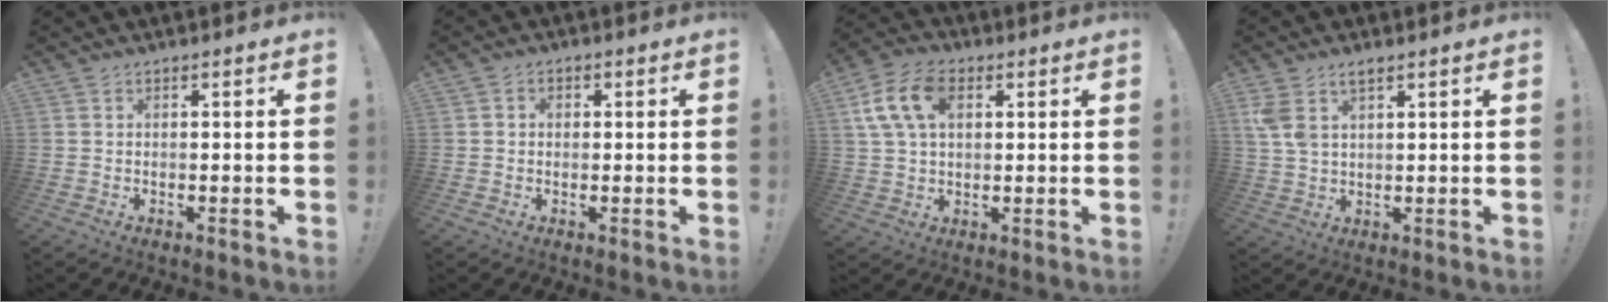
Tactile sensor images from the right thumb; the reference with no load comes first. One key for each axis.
{"total": 1.9, "fx": -0.4, "fy": 1.6, "fz": 0.9, "tx": -0.010, "ty": 0.005, "tz": -0.009}
{"total": 13.4, "fx": 4.2, "fy": 8.6, "fz": 9.3, "tx": -0.174, "ty": 0.006, "tz": 0.082}
{"total": 5.5, "fx": 3.1, "fy": 2.6, "fz": 3.8, "tx": -0.065, "ty": -0.011, "tz": 0.057}